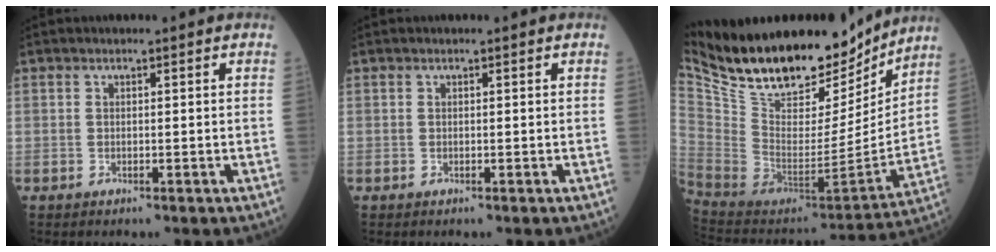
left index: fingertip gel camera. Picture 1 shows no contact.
{"total": 0.0}
{"total": 28.4, "force": [23.2, 9.6, 13.3], "torque": [-0.257, -0.016, 0.371]}